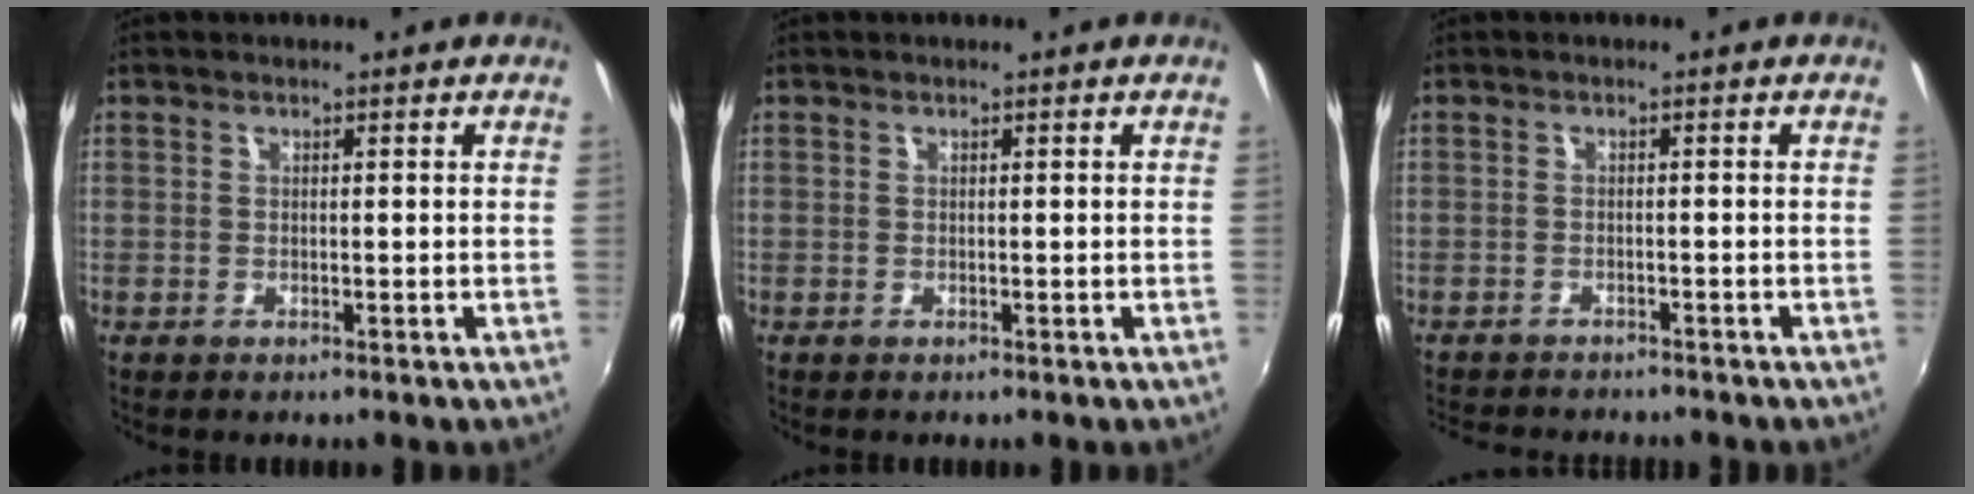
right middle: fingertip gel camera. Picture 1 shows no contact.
{"total": 0.0}
{"total": 6.6, "force": [-6.2, 1.4, 2.0], "torque": [-0.052, -0.015, -0.092]}